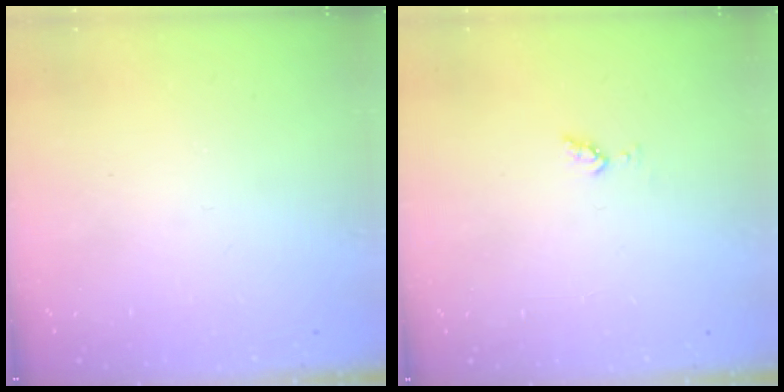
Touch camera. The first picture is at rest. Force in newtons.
{"total": 3.3, "press": 3.2, "slide": 0.7}